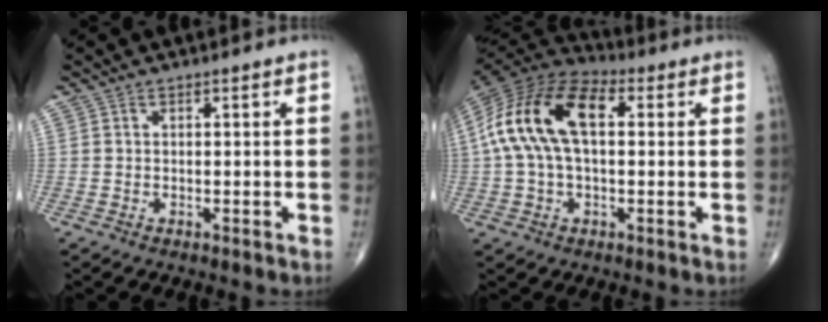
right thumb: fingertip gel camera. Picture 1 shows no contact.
{"total": 17.5, "force": [2.7, 9.6, 14.3], "torque": [-0.282, 0.038, 0.039]}